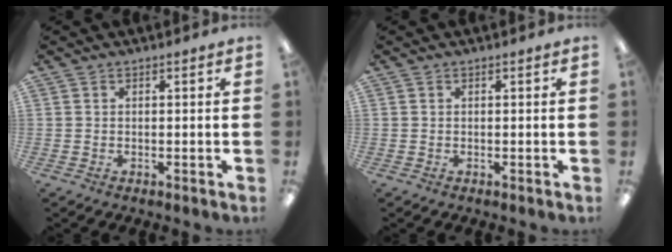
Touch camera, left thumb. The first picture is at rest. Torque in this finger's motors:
{"motor_torque": [-0.05, -0.05, 0.01, 0.00, 0.00]}